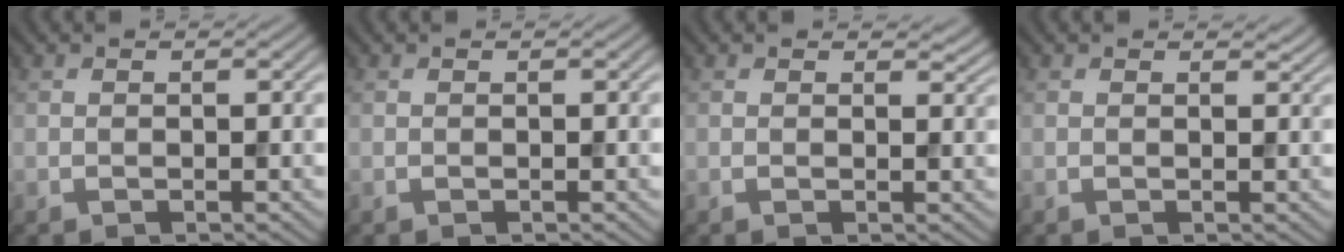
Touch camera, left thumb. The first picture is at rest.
{"total": 0.0}
{"total": 1.1, "force": [0.9, 0.5, 0.5], "torque": [-0.006, -0.007, 0.016]}
{"total": 0.7, "force": [0.7, 0.2, 0.2], "torque": [-0.004, -0.005, 0.011]}